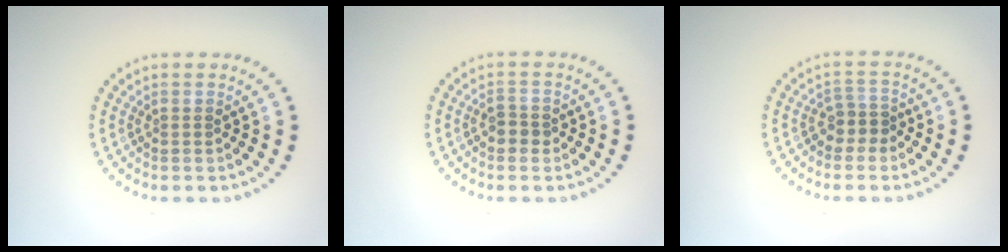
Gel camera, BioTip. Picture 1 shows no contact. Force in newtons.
{"total": 1.5, "press": 1.5, "slide": 0.3}
{"total": 1.9, "press": 1.4, "slide": 1.2}